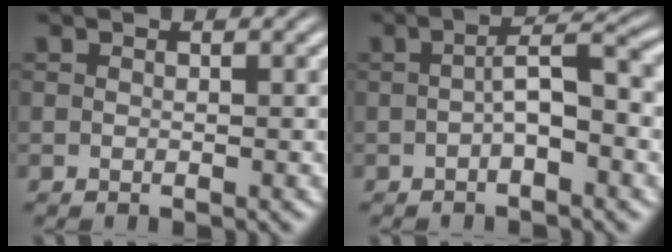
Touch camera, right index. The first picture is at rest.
{"total": 2.9, "force": [-0.6, -0.5, 2.8], "torque": [-0.031, 0.009, -0.011]}